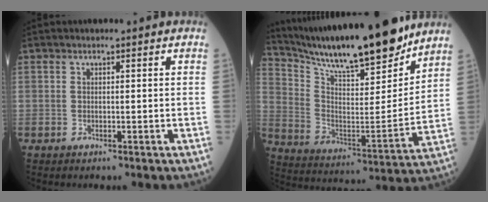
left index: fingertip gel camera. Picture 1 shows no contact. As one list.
[{"total": 22.1, "force": [19.3, 2.4, 10.5], "torque": [-0.193, -0.018, 0.315]}]